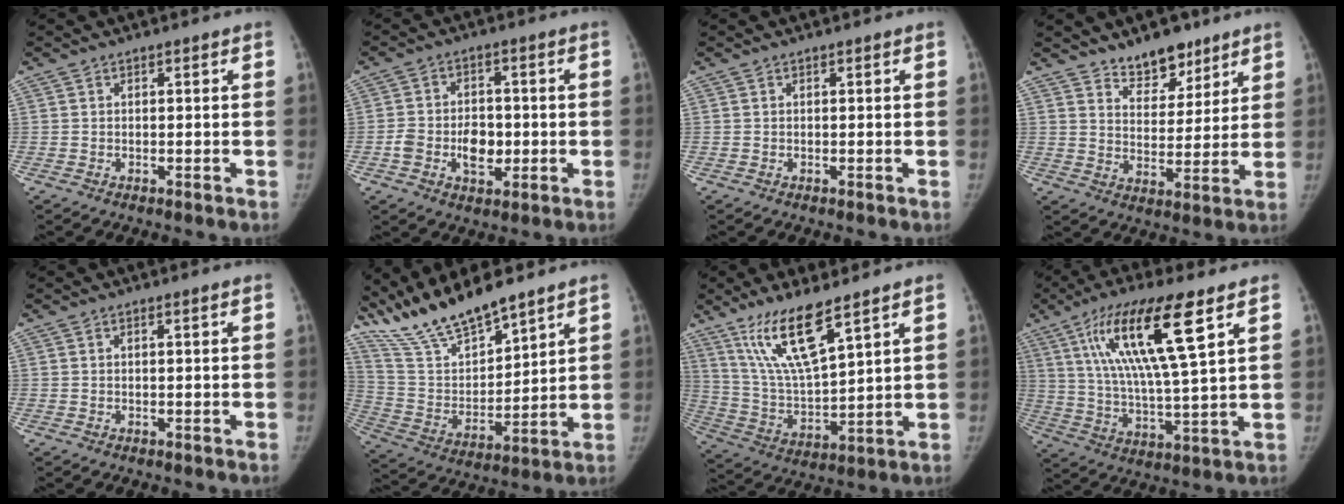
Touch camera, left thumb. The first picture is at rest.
{"total": 7.5, "force": [-1.6, 5.1, 5.3], "torque": [-0.069, 0.011, -0.023]}
{"total": 0.0}
{"total": 8.9, "force": [7.0, 4.4, 3.3], "torque": [-0.018, -0.050, 0.117]}
{"total": 0.8, "force": [0.5, -0.2, 0.6], "torque": [-0.018, -0.001, 0.013]}
{"total": 16.1, "force": [13.9, 3.5, 7.3], "torque": [-0.120, -0.062, 0.273]}
{"total": 14.0, "force": [9.2, 2.9, 10.2], "torque": [-0.190, -0.051, 0.194]}
{"total": 18.3, "force": [8.3, 3.0, 16.0], "torque": [-0.302, -0.028, 0.148]}